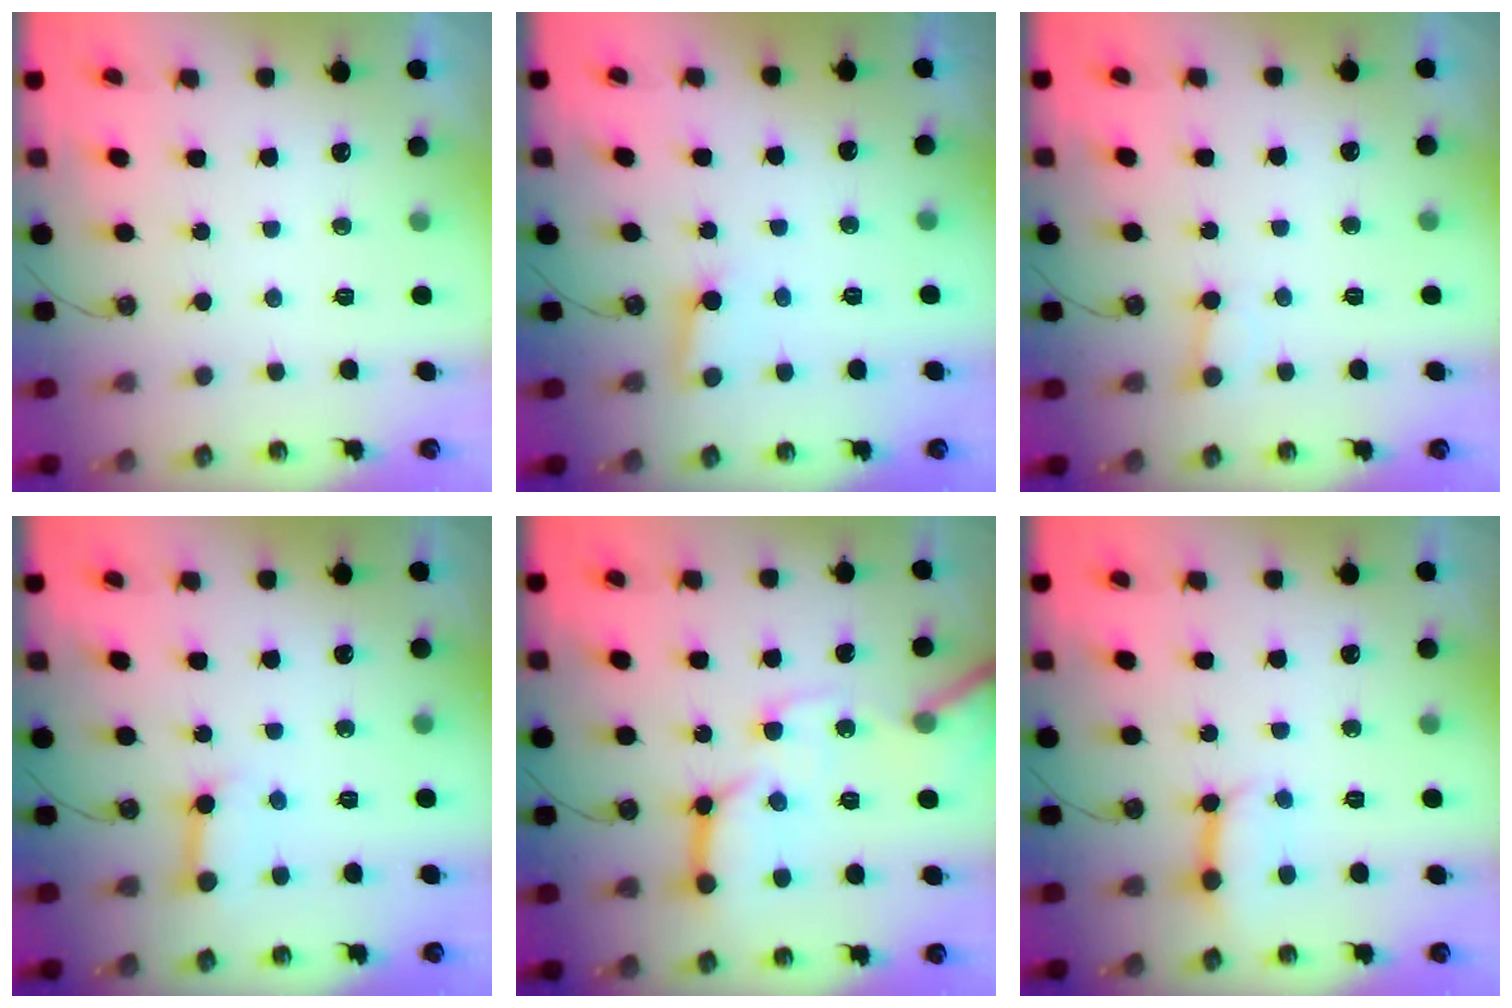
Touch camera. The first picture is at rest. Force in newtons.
{"total": 2.7, "press": 2.7, "slide": 0.4}
{"total": 4.9, "press": 4.9, "slide": 0.5}
{"total": 6.0, "press": 6.0, "slide": 0.7}
{"total": 16.7, "press": 16.5, "slide": 2.1}
{"total": 7.0, "press": 6.9, "slide": 0.7}